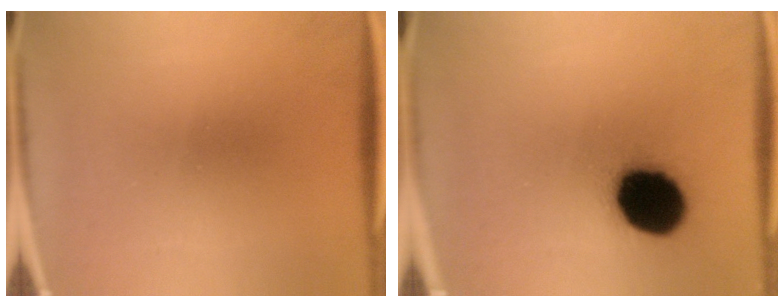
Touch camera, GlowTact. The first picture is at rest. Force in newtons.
{"total": 18.9}